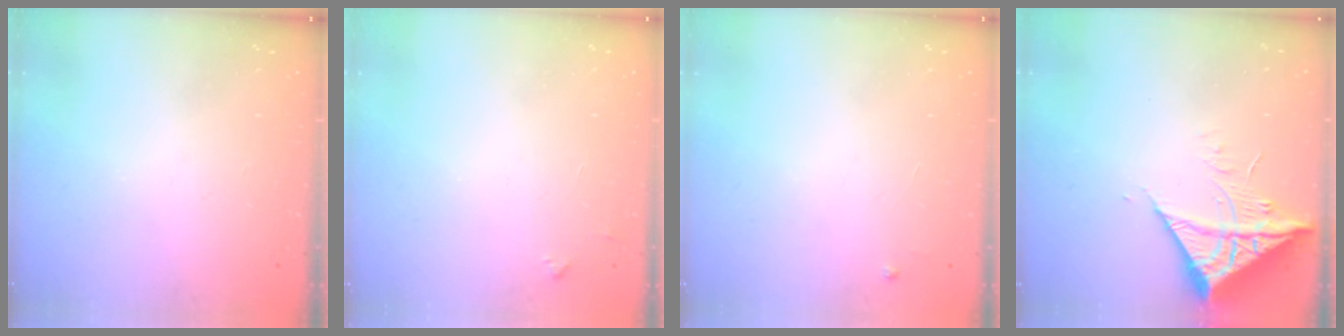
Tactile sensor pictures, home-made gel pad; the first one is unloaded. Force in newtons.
{"total": 3.8, "press": 3.7, "slide": 0.4}
{"total": 2.4, "press": 2.4, "slide": 0.4}
{"total": 10.4, "press": 10.3, "slide": 1.4}